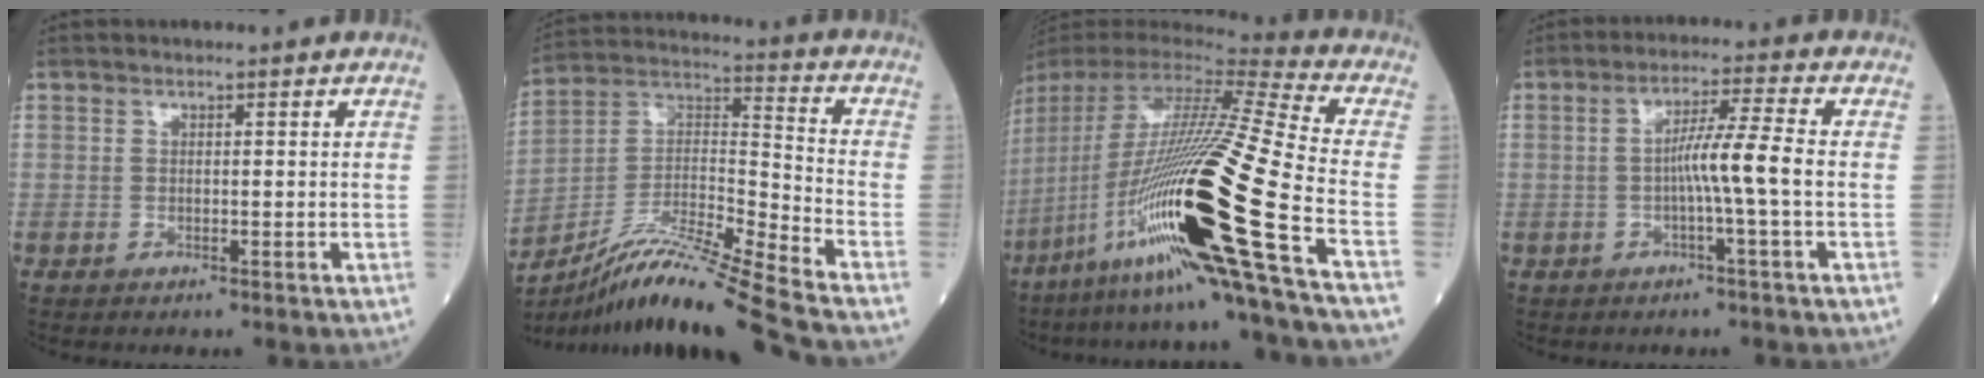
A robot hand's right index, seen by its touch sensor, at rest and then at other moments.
{"total": 18.8, "force": [-15.8, -1.9, 10.0], "torque": [-0.208, -0.005, -0.288]}
{"total": 31.6, "force": [-11.4, 0.4, 29.5], "torque": [-0.547, -0.049, -0.216]}
{"total": 6.1, "force": [-1.0, -1.2, 5.9], "torque": [-0.100, 0.010, -0.020]}